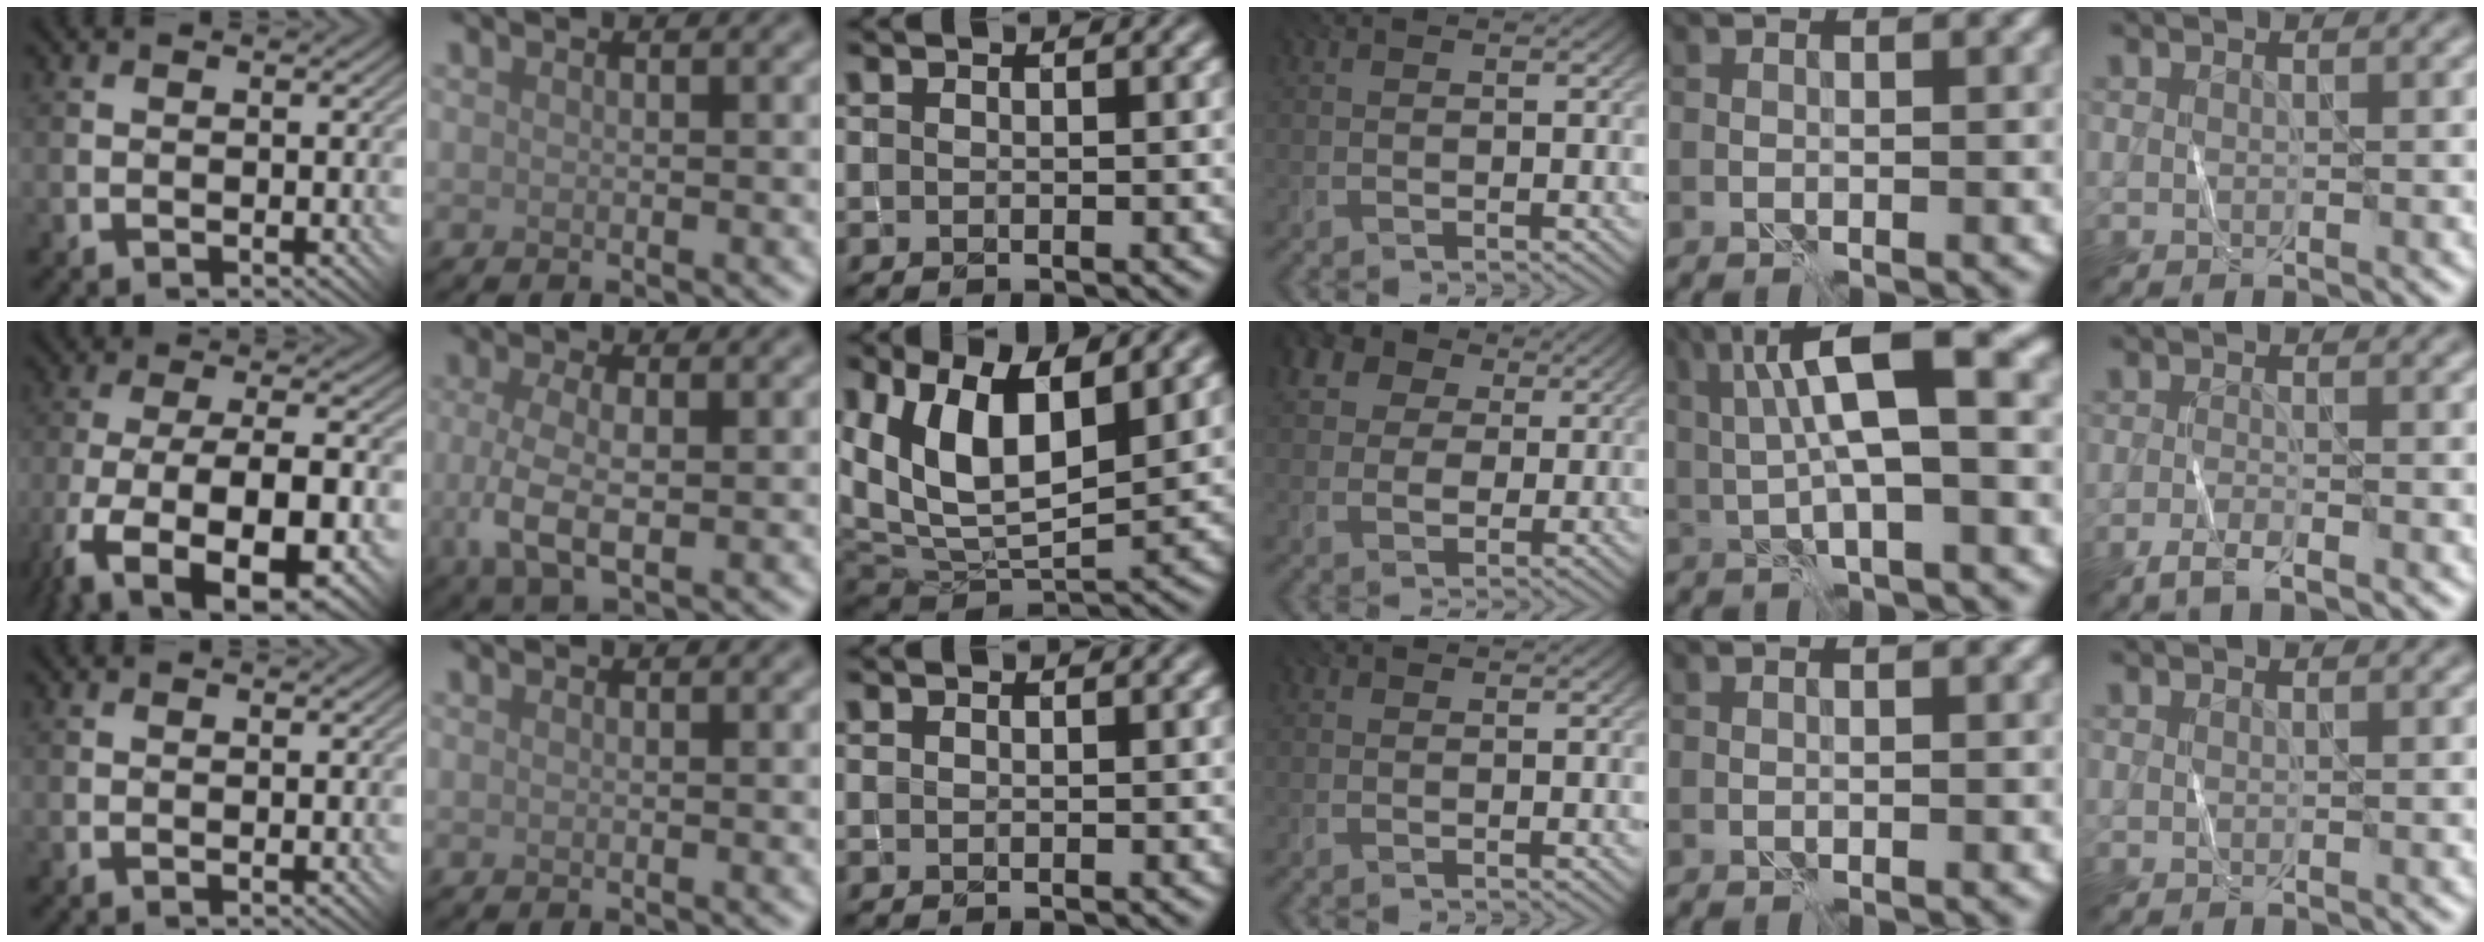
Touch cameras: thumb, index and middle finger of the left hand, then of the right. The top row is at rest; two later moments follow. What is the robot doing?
{"motion": "fold", "object": "shorts"}